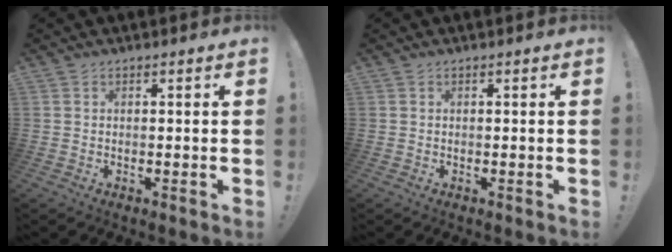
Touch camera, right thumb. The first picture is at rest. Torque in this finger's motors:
{"motor_torque": [0.00, 0.00, 0.10, -0.07, 0.00]}